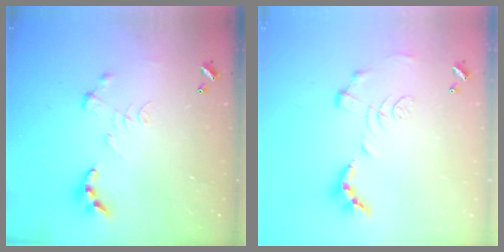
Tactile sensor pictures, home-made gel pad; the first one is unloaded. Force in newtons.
{"total": 1.2, "press": 0.4, "slide": 1.1}